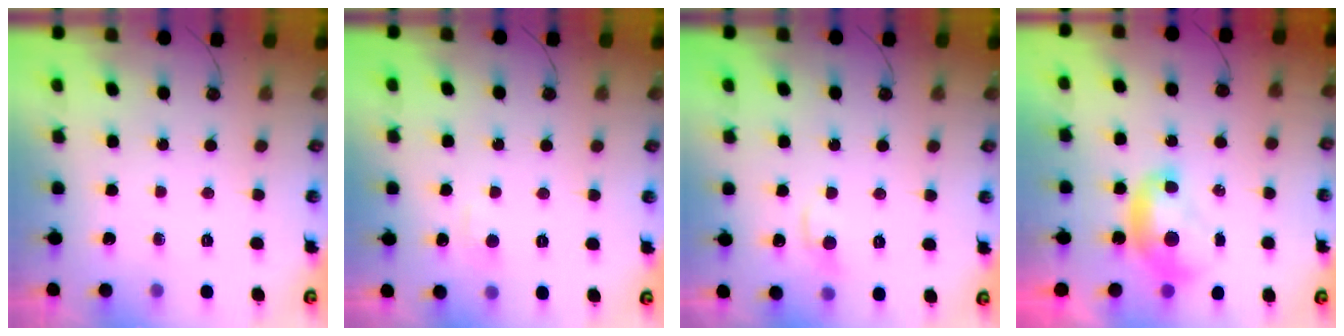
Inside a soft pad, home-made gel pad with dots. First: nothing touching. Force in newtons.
{"total": 1.9, "press": 1.7, "slide": 0.7}
{"total": 1.0, "press": 0.5, "slide": 0.9}
{"total": 1.5, "press": 1.5, "slide": 0.1}